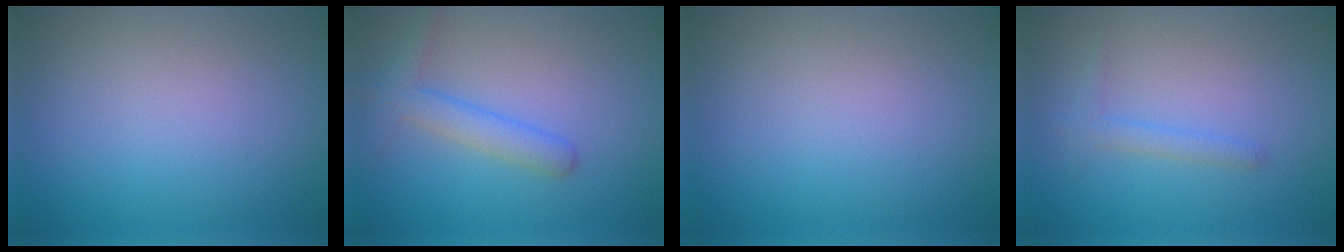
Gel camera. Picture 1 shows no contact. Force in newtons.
{"total": 2.9, "press": 2.9, "slide": 0.2}
{"total": 0.0}
{"total": 1.3, "press": 1.3, "slide": 0.0}